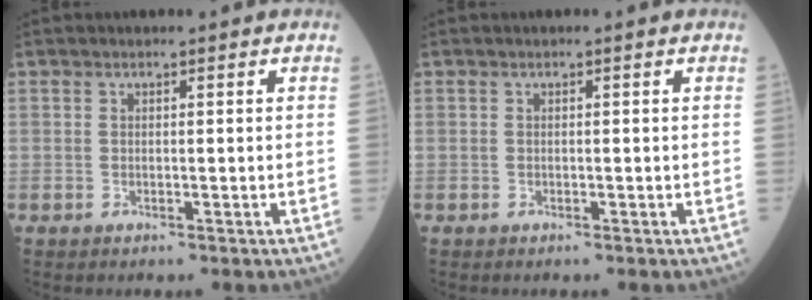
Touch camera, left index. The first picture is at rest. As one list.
[{"total": 0.0}]